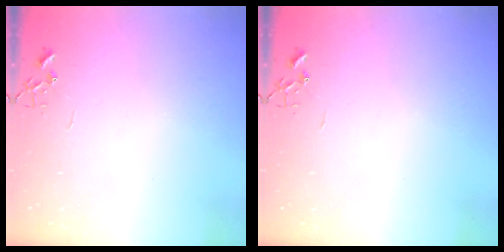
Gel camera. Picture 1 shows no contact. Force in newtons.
{"total": 0.0}